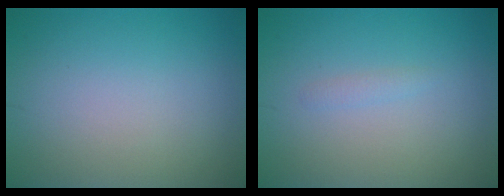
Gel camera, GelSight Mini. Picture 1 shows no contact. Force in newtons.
{"total": 0.6, "press": 0.6, "slide": 0.1}